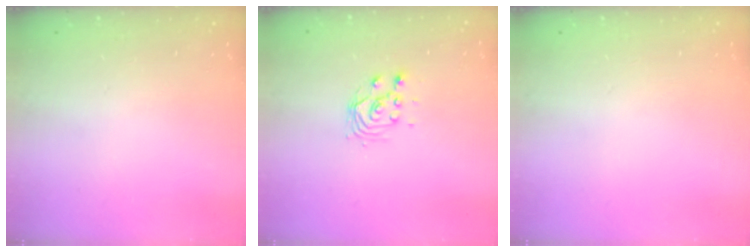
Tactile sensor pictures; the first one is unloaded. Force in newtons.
{"total": 4.4, "press": 4.4, "slide": 0.2}
{"total": 0.0}